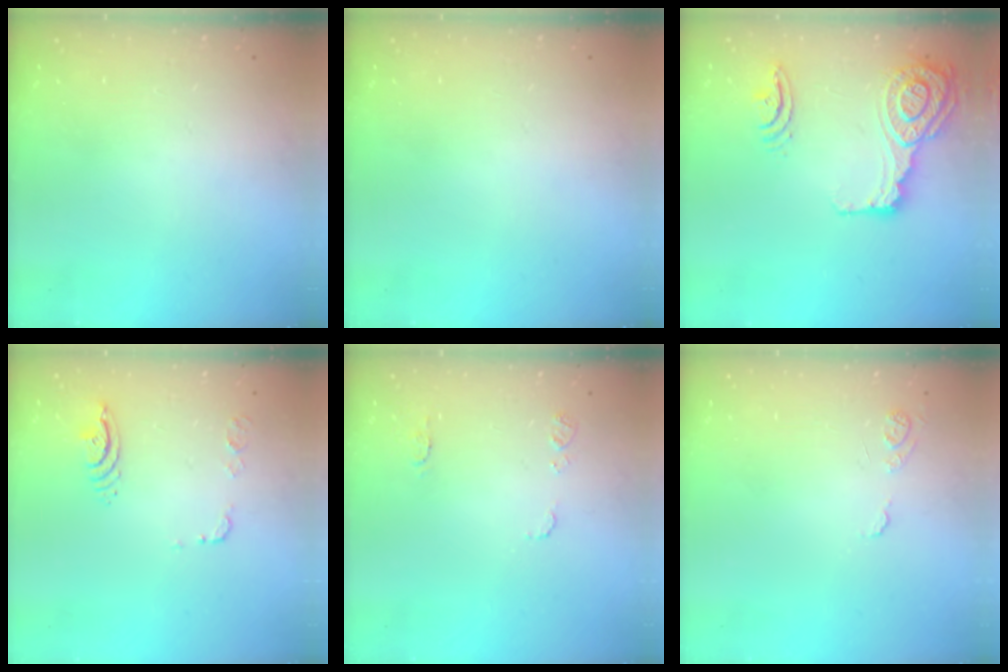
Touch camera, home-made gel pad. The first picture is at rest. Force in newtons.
{"total": 0.0}
{"total": 18.9, "press": 18.6, "slide": 3.2}
{"total": 9.4, "press": 9.4, "slide": 1.1}
{"total": 7.1, "press": 7.0, "slide": 0.7}
{"total": 7.2, "press": 7.2, "slide": 0.7}